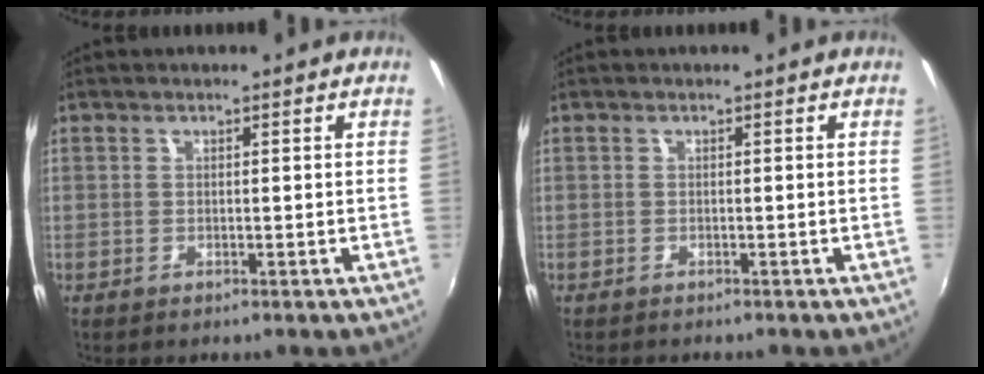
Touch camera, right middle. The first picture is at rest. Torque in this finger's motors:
{"motor_torque": [0.12, -0.22, 0.03, 0.03]}